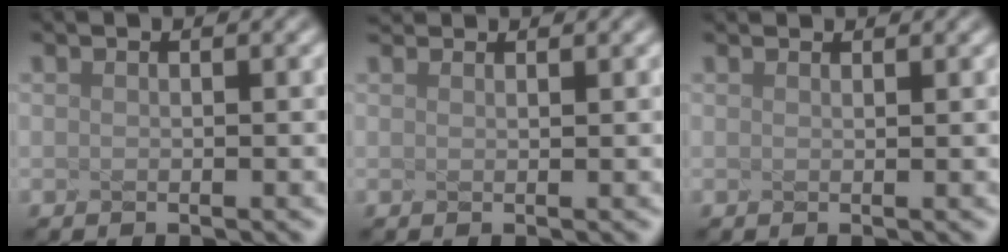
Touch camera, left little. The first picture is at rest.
{"total": 1.9, "force": [1.7, 0.5, 0.7], "torque": [-0.005, 0.020, 0.016]}
{"total": 1.3, "force": [1.2, 0.4, 0.5], "torque": [0.001, 0.016, 0.003]}